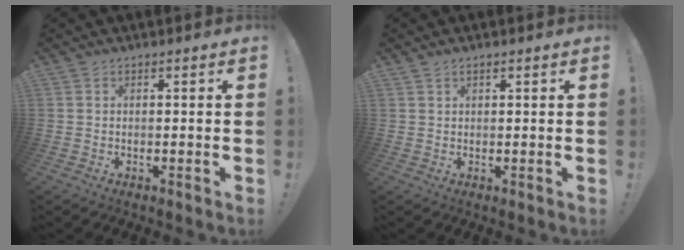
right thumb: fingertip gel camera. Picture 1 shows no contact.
{"total": 0.9, "force": [0.7, 0.4, 0.4], "torque": [-0.012, 0.002, 0.014]}